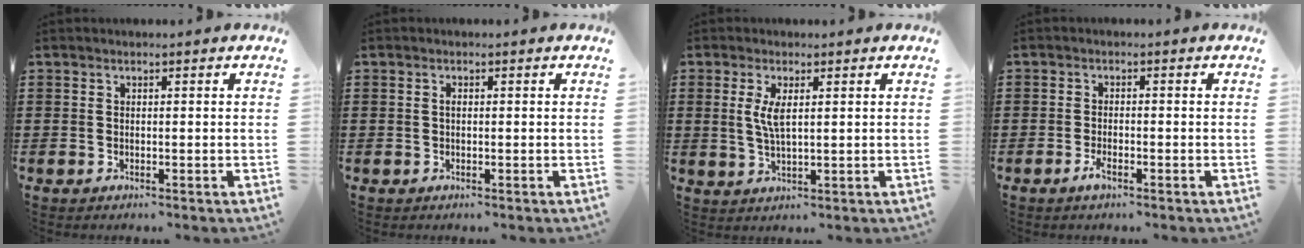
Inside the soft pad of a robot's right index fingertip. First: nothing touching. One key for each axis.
{"total": 0.7, "fx": 0.0, "fy": 0.3, "fz": 0.6, "tx": -0.014, "ty": -0.001, "tz": 0.000}
{"total": 3.8, "fx": 1.0, "fy": 1.1, "fz": 3.5, "tx": -0.072, "ty": 0.004, "tz": 0.016}
{"total": 2.2, "fx": -1.2, "fy": 0.5, "fz": 1.7, "tx": -0.044, "ty": -0.007, "tz": -0.026}